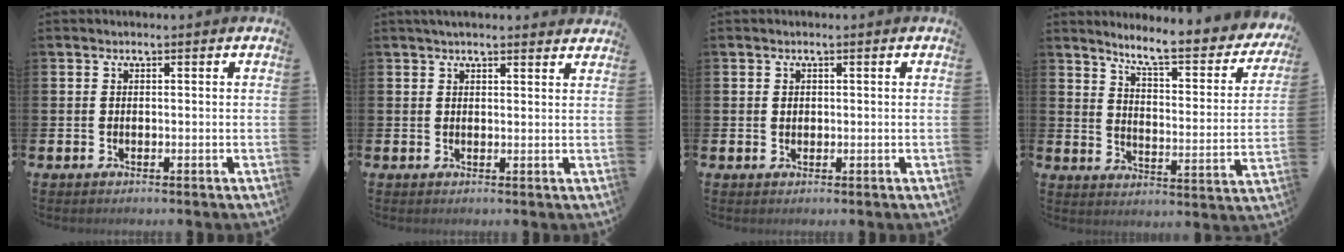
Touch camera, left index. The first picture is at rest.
{"total": 2.6, "force": [2.5, 0.4, 0.6], "torque": [-0.015, -0.005, 0.046]}
{"total": 0.8, "force": [0.4, 0.6, 0.3], "torque": [0.006, -0.001, 0.004]}
{"total": 7.3, "force": [6.5, 1.1, 3.1], "torque": [-0.078, -0.053, 0.104]}